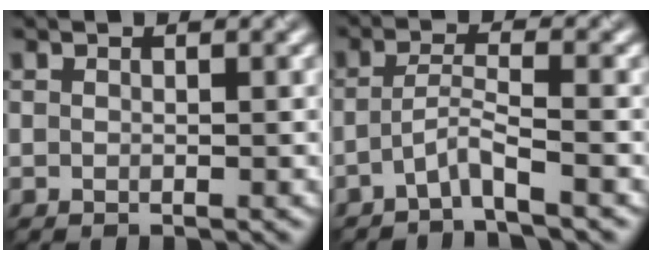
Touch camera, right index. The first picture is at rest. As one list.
[{"total": 2.7, "force": [-2.2, -0.1, 1.6], "torque": [-0.031, 0.011, -0.044]}]